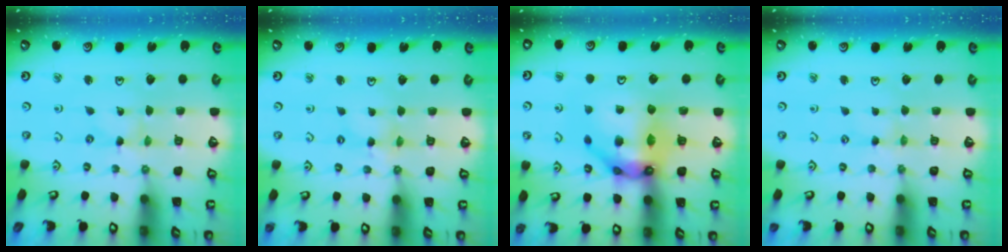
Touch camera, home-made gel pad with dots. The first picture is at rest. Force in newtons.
{"total": 2.5, "press": 2.5, "slide": 0.2}
{"total": 16.1, "press": 16.0, "slide": 1.8}
{"total": 0.7, "press": 0.7, "slide": 0.2}